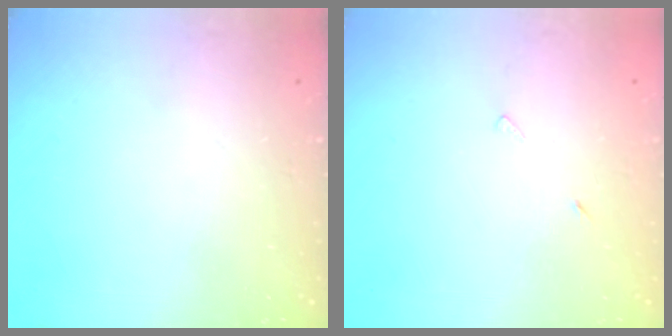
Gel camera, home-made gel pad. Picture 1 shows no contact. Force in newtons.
{"total": 4.8, "press": 4.8, "slide": 0.6}